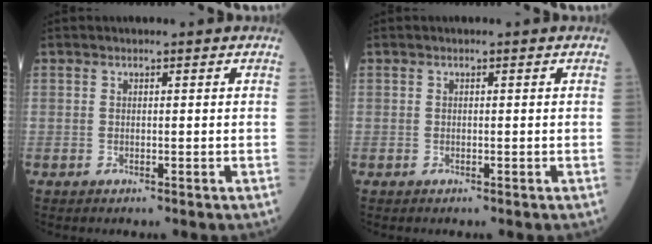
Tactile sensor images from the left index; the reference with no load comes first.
{"total": 0.0}